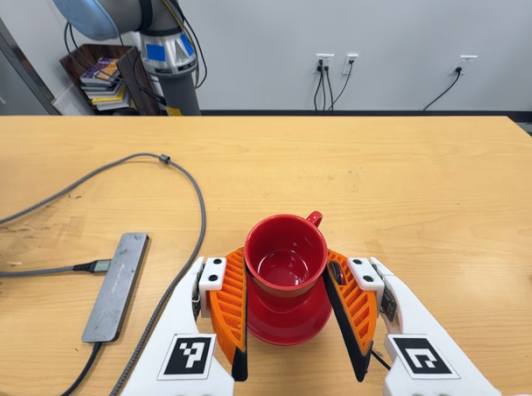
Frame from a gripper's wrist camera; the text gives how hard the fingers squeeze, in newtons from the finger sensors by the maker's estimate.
{"total": 5.3, "left": 5.5, "right": 5.2}